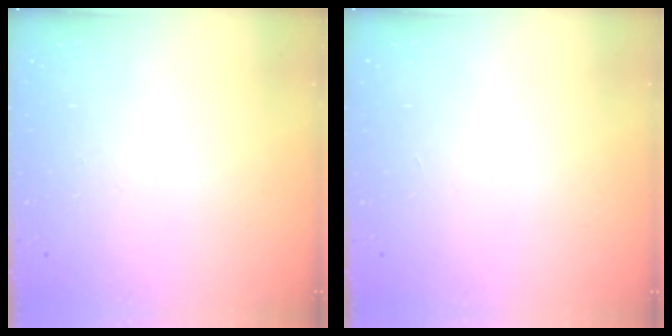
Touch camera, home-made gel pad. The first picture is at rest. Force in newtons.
{"total": 1.6, "press": 1.6, "slide": 0.1}